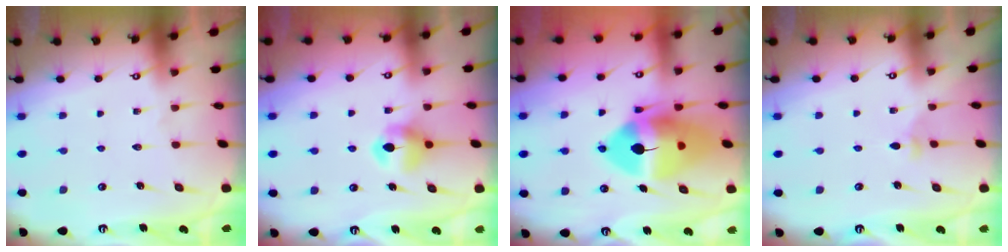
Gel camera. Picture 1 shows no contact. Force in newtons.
{"total": 7.1, "press": 7.1, "slide": 0.6}
{"total": 17.4, "press": 17.2, "slide": 2.9}
{"total": 2.3, "press": 2.3, "slide": 0.5}